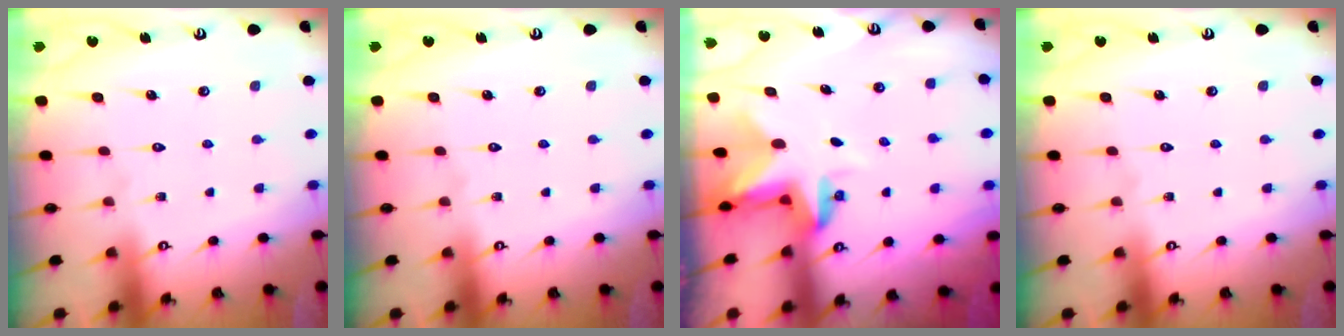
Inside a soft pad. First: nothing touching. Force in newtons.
{"total": 0.0}
{"total": 3.1, "press": 3.0, "slide": 0.5}
{"total": 0.0}